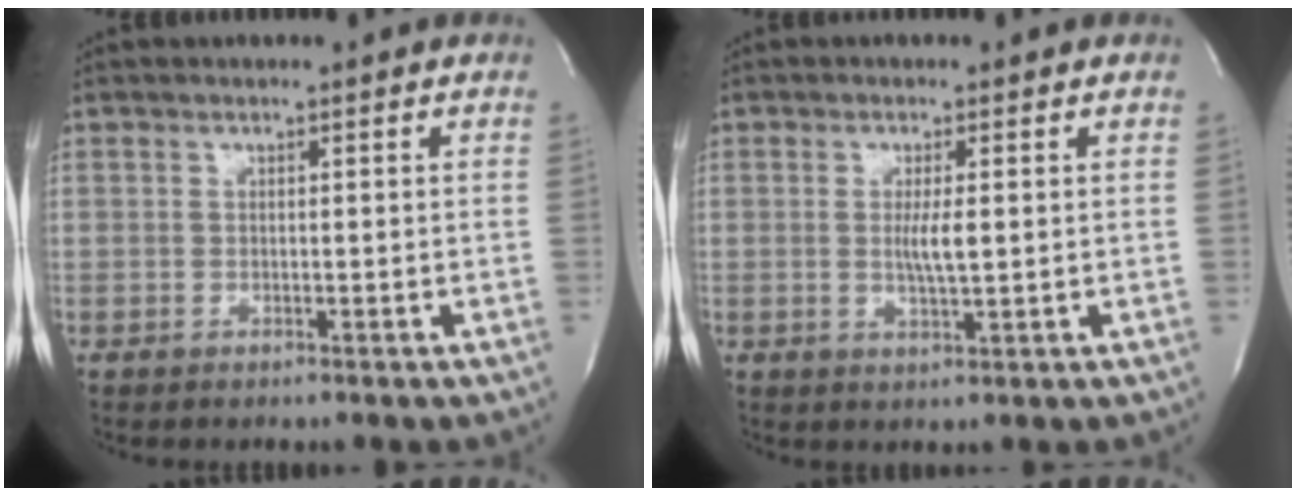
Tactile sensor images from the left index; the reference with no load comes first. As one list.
[{"total": 3.3, "force": [-0.2, 0.4, 3.3], "torque": [-0.065, -0.009, -0.002]}]